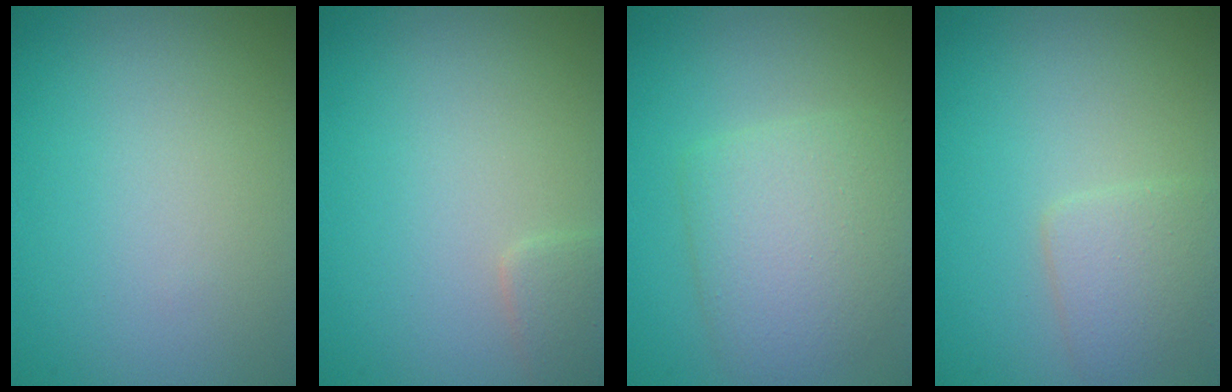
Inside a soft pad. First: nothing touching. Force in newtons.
{"total": 1.6, "press": 1.6, "slide": 0.1}
{"total": 4.6, "press": 4.6, "slide": 0.2}
{"total": 2.5, "press": 2.5, "slide": 0.1}